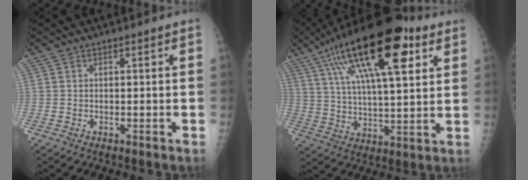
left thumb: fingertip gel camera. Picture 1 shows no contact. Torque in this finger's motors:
{"motor_torque": [0.88, 0.91, 2.09, -0.68, 0.32]}